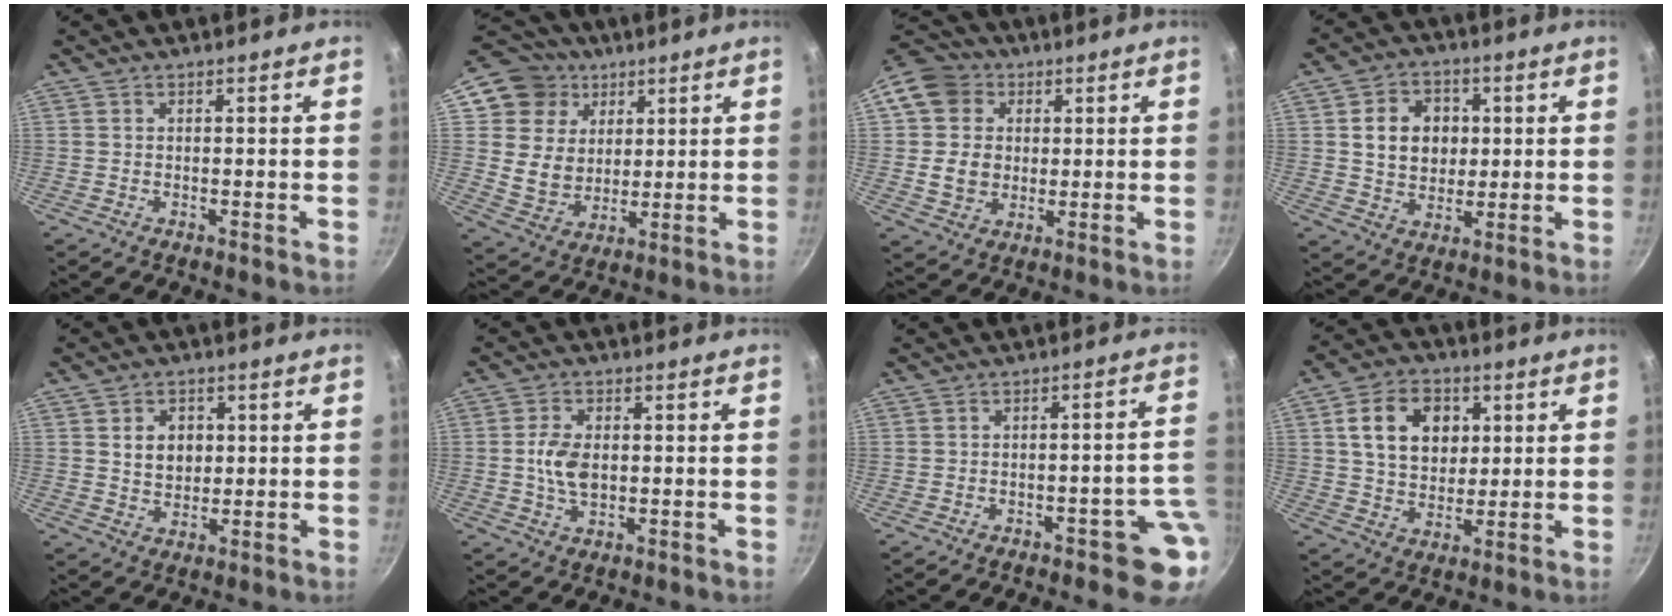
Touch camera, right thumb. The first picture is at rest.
{"total": 13.5, "force": [5.4, 11.6, 4.3], "torque": [-0.040, -0.010, 0.102]}
{"total": 12.8, "force": [3.0, 11.1, 5.5], "torque": [-0.073, 0.011, 0.050]}
{"total": 10.5, "force": [1.7, 8.5, 5.8], "torque": [-0.064, 0.003, 0.029]}
{"total": 6.1, "force": [1.2, 4.8, 3.6], "torque": [-0.033, -0.004, 0.022]}
{"total": 6.5, "force": [0.0, 4.1, 5.0], "torque": [-0.088, 0.002, -0.002]}
{"total": 7.3, "force": [-2.9, 2.9, 6.0], "torque": [-0.028, 0.042, -0.032]}
{"total": 12.9, "force": [3.3, 9.7, 7.9], "torque": [-0.105, 0.001, 0.053]}